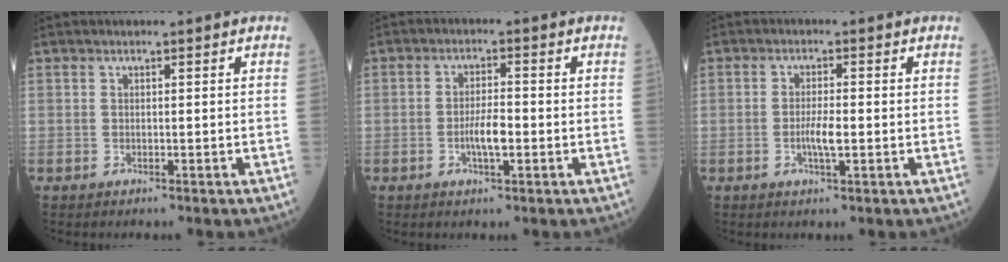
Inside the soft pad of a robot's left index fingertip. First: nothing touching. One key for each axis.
{"total": 3.7, "fx": -1.1, "fy": 0.9, "fz": 3.4, "tx": -0.061, "ty": 0.001, "tz": -0.020}
{"total": 2.9, "fx": -0.7, "fy": 0.4, "fz": 2.8, "tx": -0.049, "ty": -0.002, "tz": -0.013}